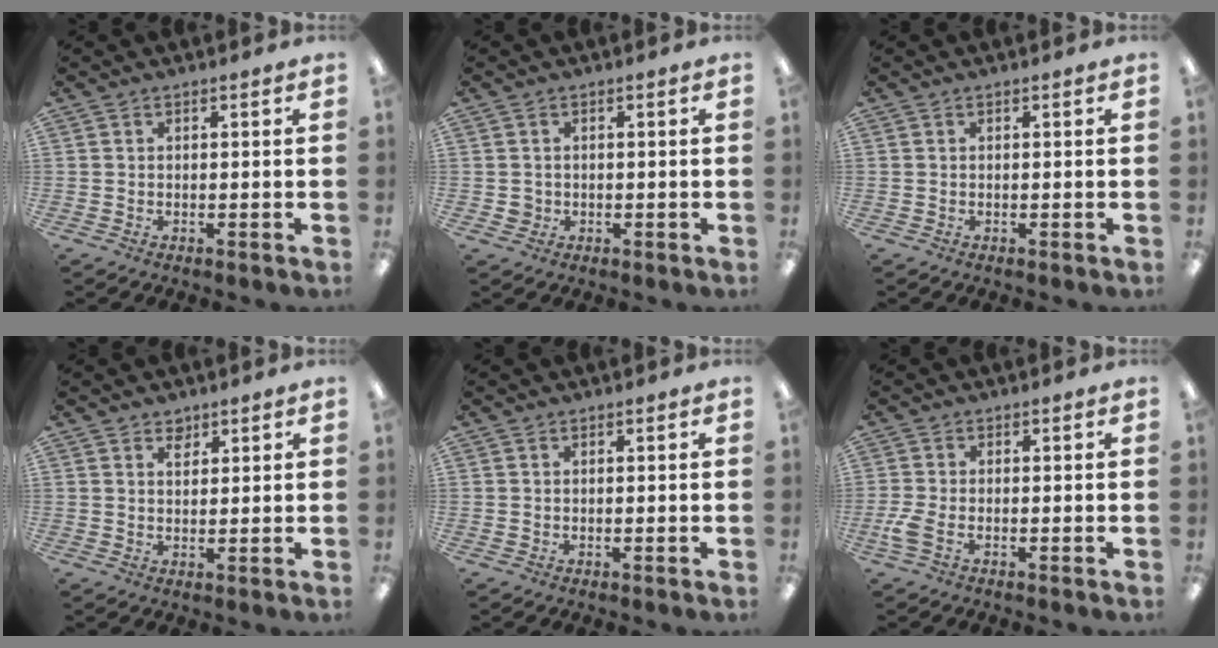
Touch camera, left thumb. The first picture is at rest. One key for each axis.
{"total": 2.0, "fx": 0.0, "fy": 2.0, "fz": 0.5, "tx": -0.002, "ty": 0.001, "tz": -0.003}
{"total": 0.0}
{"total": 2.6, "fx": 2.0, "fy": 1.6, "fz": 0.7, "tx": 0.009, "ty": -0.011, "tz": 0.033}
{"total": 0.0}
{"total": 3.6, "fx": -1.1, "fy": 1.8, "fz": 2.9, "tx": -0.072, "ty": -0.003, "tz": -0.024}